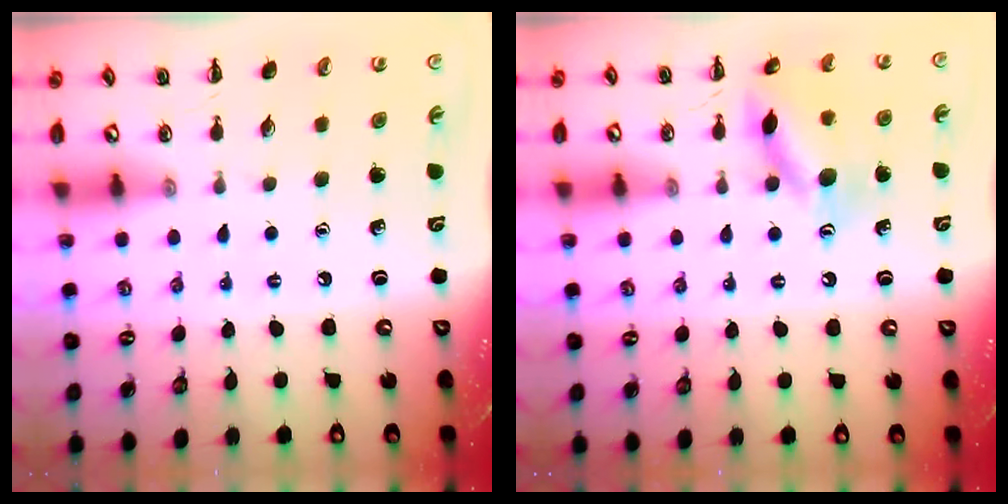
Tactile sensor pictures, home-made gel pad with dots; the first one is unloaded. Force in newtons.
{"total": 13.2, "press": 13.1, "slide": 1.1}